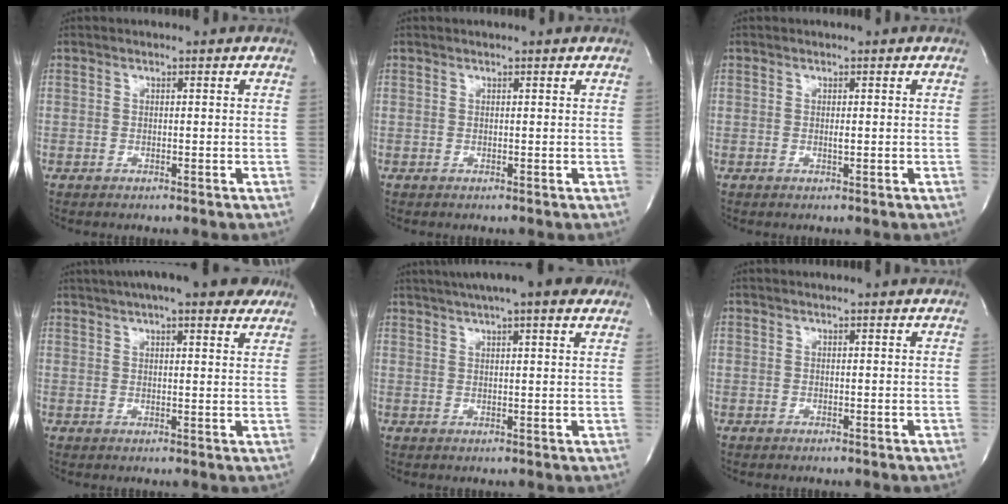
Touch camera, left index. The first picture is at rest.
{"total": 1.1, "force": [1.1, 0.0, 0.4], "torque": [-0.010, 0.009, 0.013]}
{"total": 0.5, "force": [0.1, 0.0, 0.5], "torque": [-0.014, -0.002, 0.001]}
{"total": 15.7, "force": [12.3, 3.1, 9.3], "torque": [-0.151, 0.040, 0.160]}
{"total": 13.5, "force": [10.6, 1.5, 8.2], "torque": [-0.136, 0.038, 0.139]}
{"total": 1.6, "force": [1.5, 0.1, 0.5], "torque": [-0.011, 0.013, 0.017]}